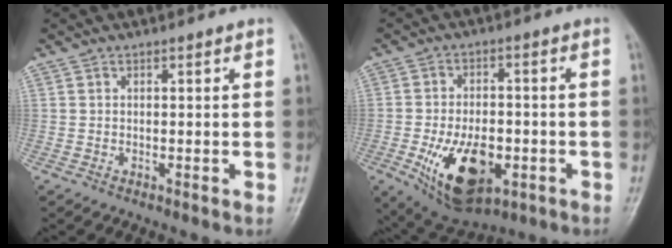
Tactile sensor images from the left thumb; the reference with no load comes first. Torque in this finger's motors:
{"motor_torque": [0.22, 1.95, 1.52, 0.52, 0.43]}